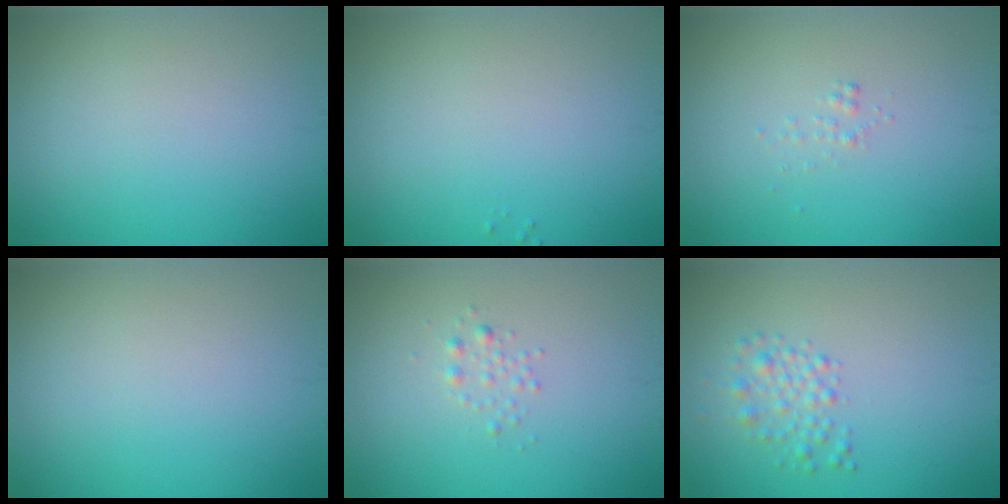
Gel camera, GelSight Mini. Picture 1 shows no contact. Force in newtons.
{"total": 0.0}
{"total": 0.5, "press": 0.5, "slide": 0.0}
{"total": 0.0}
{"total": 0.9, "press": 0.9, "slide": 0.0}
{"total": 1.9, "press": 1.9, "slide": 0.0}